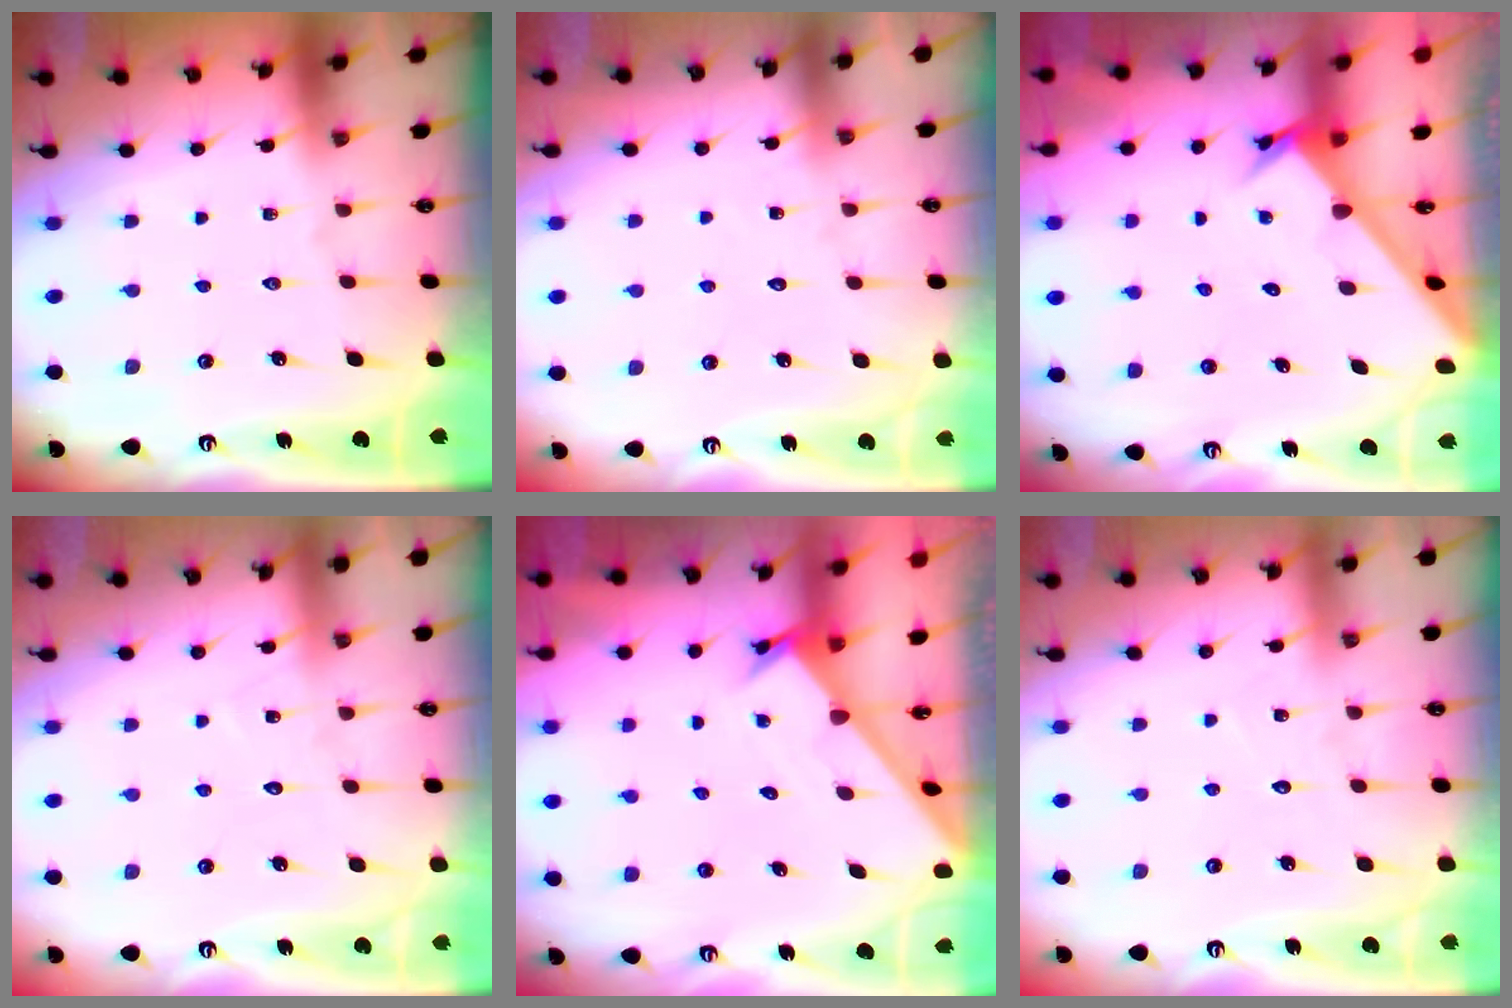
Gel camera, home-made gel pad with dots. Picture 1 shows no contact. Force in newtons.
{"total": 5.6, "press": 5.6, "slide": 0.6}
{"total": 2.6, "press": 2.6, "slide": 0.3}
{"total": 6.6, "press": 6.6, "slide": 0.6}
{"total": 1.7, "press": 1.7, "slide": 0.1}
{"total": 4.5, "press": 4.5, "slide": 0.3}